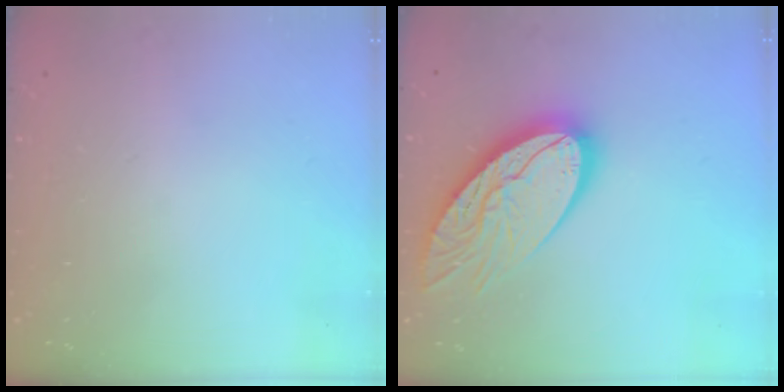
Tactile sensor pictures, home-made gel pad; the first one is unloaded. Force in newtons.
{"total": 22.0, "press": 21.9, "slide": 1.9}